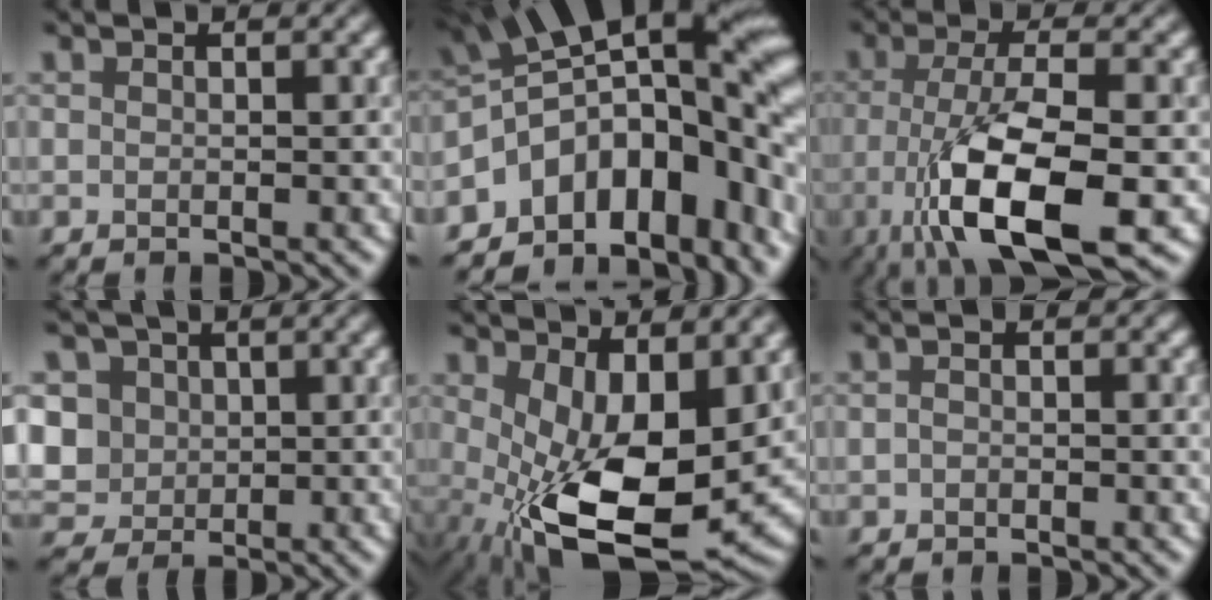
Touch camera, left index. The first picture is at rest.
{"total": 13.9, "force": [-3.9, 8.3, 10.4], "torque": [-0.144, 0.016, -0.070]}
{"total": 10.9, "force": [-3.8, 3.3, 9.6], "torque": [-0.179, -0.011, -0.066]}
{"total": 6.9, "force": [1.4, 6.0, 3.1], "torque": [-0.069, 0.019, 0.013]}
{"total": 12.4, "force": [-1.1, 5.8, 10.9], "torque": [-0.199, -0.037, -0.002]}
{"total": 1.1, "force": [-0.2, 0.5, 0.9], "torque": [-0.018, 0.000, -0.008]}